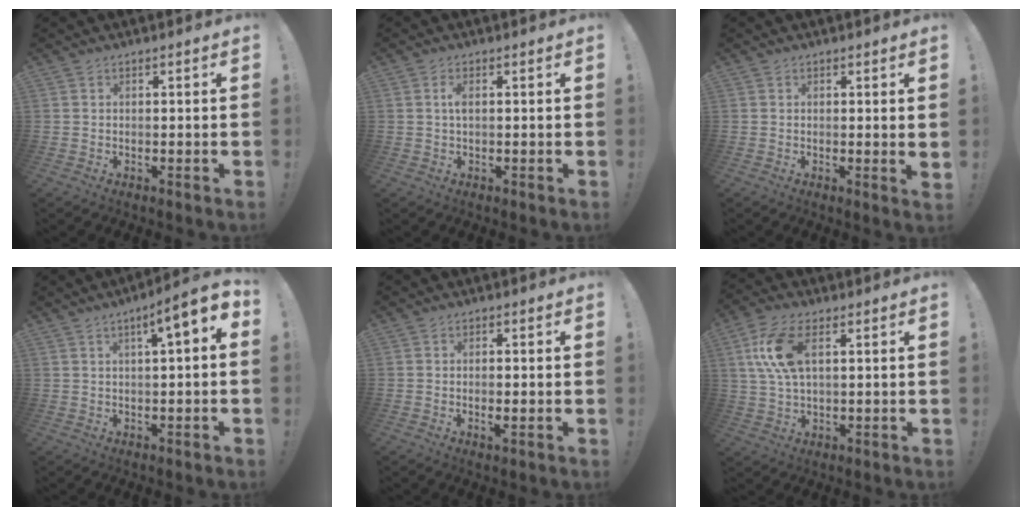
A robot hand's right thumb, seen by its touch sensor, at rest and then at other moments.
{"total": 2.1, "force": [0.1, 0.7, 2.0], "torque": [-0.033, 0.002, -0.001]}
{"total": 1.5, "force": [0.7, -0.1, 1.3], "torque": [-0.007, -0.008, 0.008]}
{"total": 7.0, "force": [2.5, 0.8, 6.5], "torque": [-0.093, -0.018, 0.034]}
{"total": 2.1, "force": [-0.3, 0.2, 2.1], "torque": [-0.037, -0.001, -0.006]}
{"total": 11.8, "force": [3.3, 5.7, 9.8], "torque": [-0.204, -0.003, 0.059]}